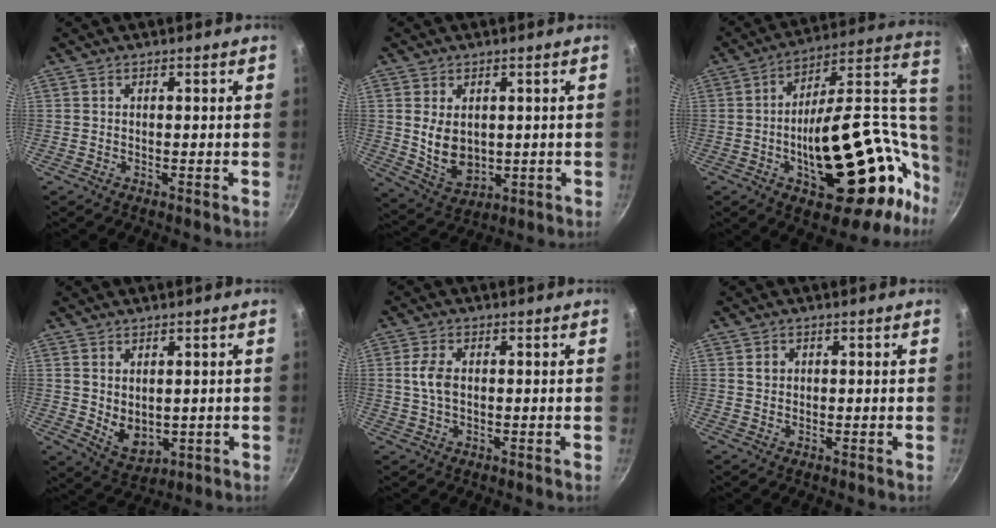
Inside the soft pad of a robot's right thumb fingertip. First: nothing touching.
{"total": 8.6, "force": [0.9, 6.0, 6.1], "torque": [-0.094, -0.017, 0.037]}
{"total": 33.7, "force": [-4.2, 16.7, 29.0], "torque": [-0.369, 0.028, -0.042]}
{"total": 6.2, "force": [1.0, 4.3, 4.4], "torque": [-0.060, -0.022, 0.033]}
{"total": 4.5, "force": [0.4, 2.7, 3.5], "torque": [-0.071, 0.007, 0.004]}
{"total": 1.6, "force": [0.4, 1.4, 0.6], "torque": [-0.005, 0.002, 0.006]}